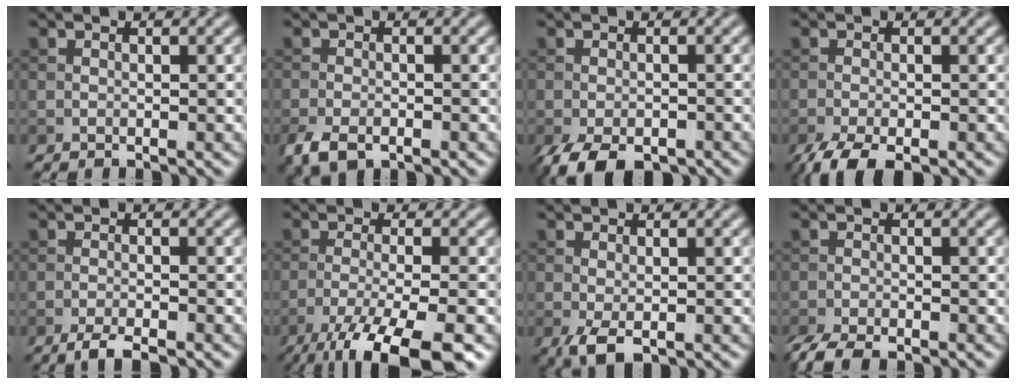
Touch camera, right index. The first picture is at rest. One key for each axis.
{"total": 3.2, "fx": -2.0, "fy": 1.6, "fz": 2.0, "tx": -0.039, "ty": -0.007, "tz": -0.040}
{"total": 4.9, "fx": -3.4, "fy": 2.1, "fz": 2.9, "tx": -0.047, "ty": -0.012, "tz": -0.054}
{"total": 3.8, "fx": -2.7, "fy": 1.0, "fz": 2.5, "tx": -0.047, "ty": -0.009, "tz": -0.052}
{"total": 2.3, "fx": -1.8, "fy": 0.4, "fz": 1.5, "tx": -0.031, "ty": -0.002, "tz": -0.038}
{"total": 8.9, "fx": -5.4, "fy": 2.2, "fz": 6.8, "tx": -0.105, "ty": -0.009, "tz": -0.103}
{"total": 2.3, "fx": -0.8, "fy": 0.9, "fz": 1.9, "tx": -0.043, "ty": -0.007, "tz": -0.016}
{"total": 3.6, "fx": -2.9, "fy": 0.9, "fz": 1.8, "tx": -0.033, "ty": -0.012, "tz": -0.061}